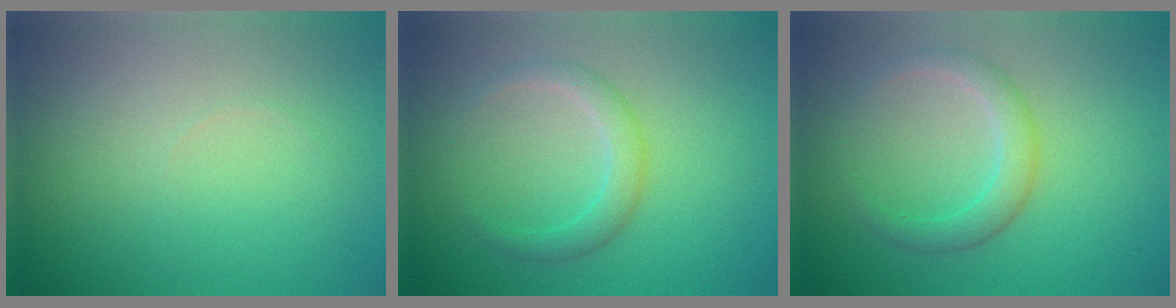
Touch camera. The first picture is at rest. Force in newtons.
{"total": 2.2, "press": 2.2, "slide": 0.0}
{"total": 2.5, "press": 2.5, "slide": 0.1}